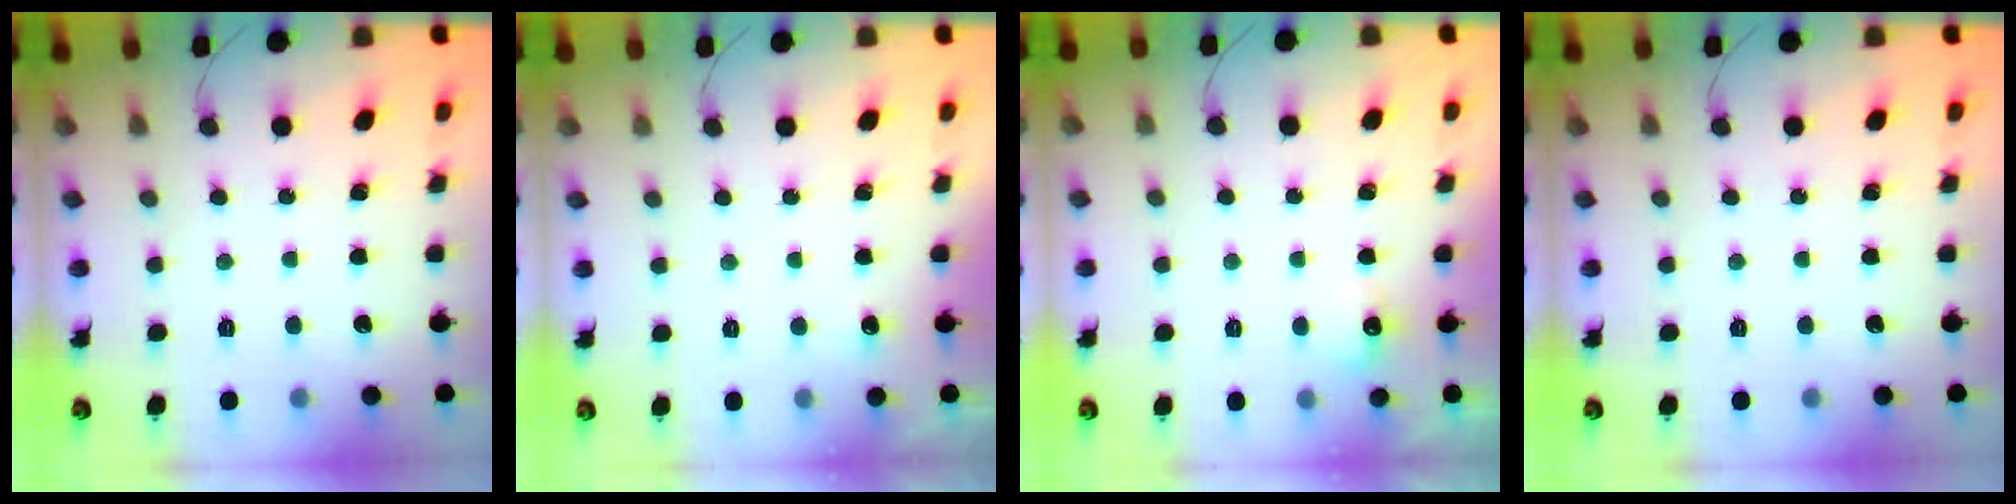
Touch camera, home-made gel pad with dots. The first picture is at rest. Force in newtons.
{"total": 2.8, "press": 2.6, "slide": 1.1}
{"total": 4.2, "press": 4.1, "slide": 1.0}
{"total": 0.0}